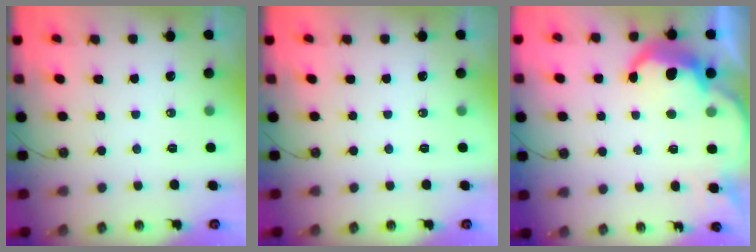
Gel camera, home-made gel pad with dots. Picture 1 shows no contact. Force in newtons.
{"total": 0.0}
{"total": 8.1, "press": 8.1, "slide": 0.5}